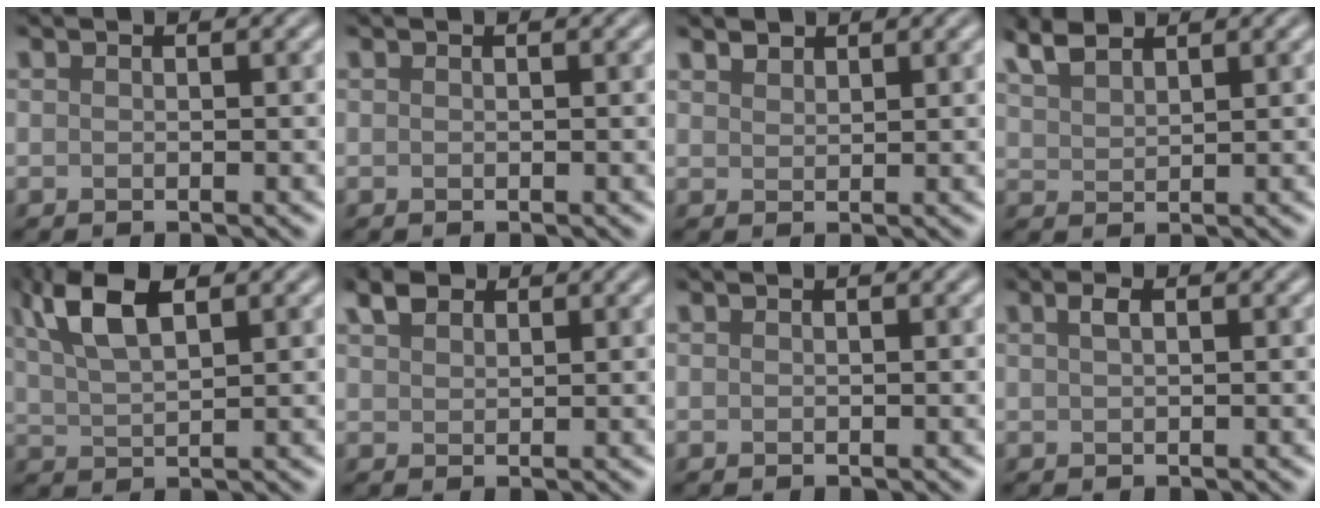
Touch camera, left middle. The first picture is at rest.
{"total": 0.0}
{"total": 1.3, "force": [1.1, 0.5, 0.2], "torque": [-0.008, 0.000, 0.026]}
{"total": 3.0, "force": [2.5, 0.9, 1.3], "torque": [-0.034, 0.011, 0.052]}
{"total": 6.0, "force": [2.9, 2.5, 4.6], "torque": [-0.101, 0.012, 0.054]}
{"total": 2.1, "force": [1.4, 1.2, 1.0], "torque": [-0.025, 0.006, 0.028]}
{"total": 0.0}
{"total": 1.1, "force": [0.4, 0.4, 0.9], "torque": [-0.020, 0.002, 0.008]}